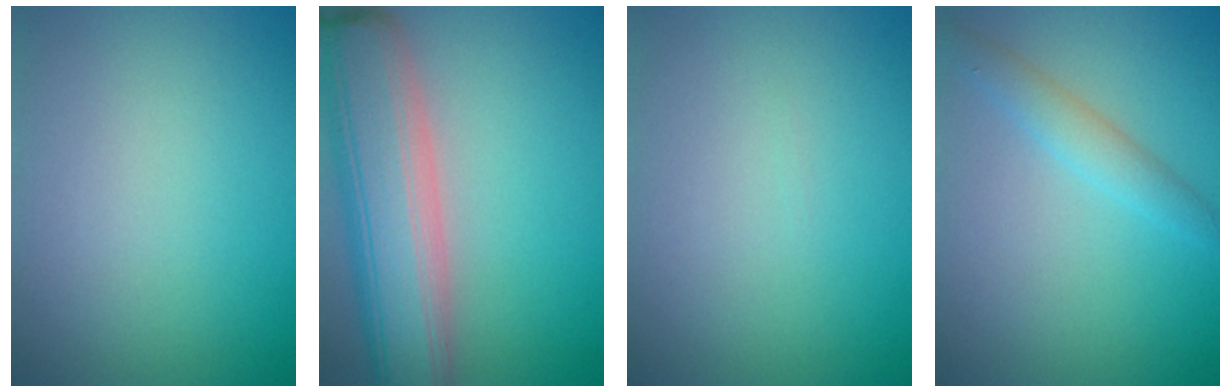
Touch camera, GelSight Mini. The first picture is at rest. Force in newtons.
{"total": 9.7, "press": 9.7, "slide": 1.0}
{"total": 0.0}
{"total": 2.3, "press": 2.3, "slide": 0.0}